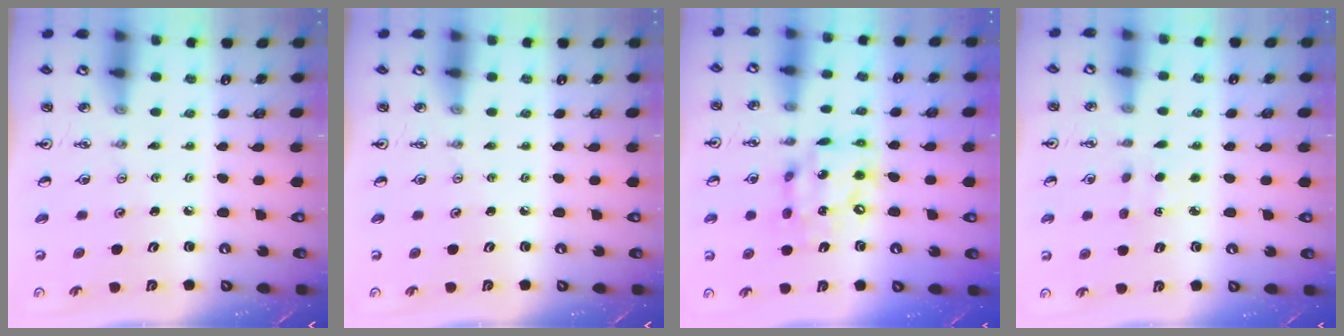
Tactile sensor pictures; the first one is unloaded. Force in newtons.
{"total": 0.0}
{"total": 13.7, "press": 13.6, "slide": 1.3}
{"total": 1.5, "press": 1.5, "slide": 0.2}